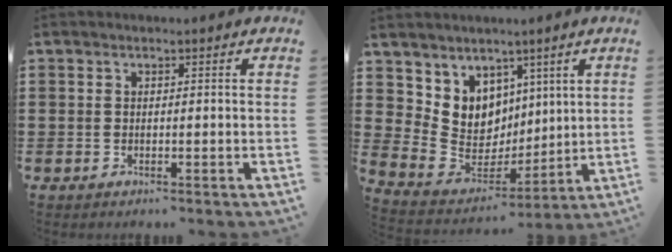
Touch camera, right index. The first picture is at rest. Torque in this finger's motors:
{"motor_torque": [1.37, 0.77, 0.32, 0.08]}